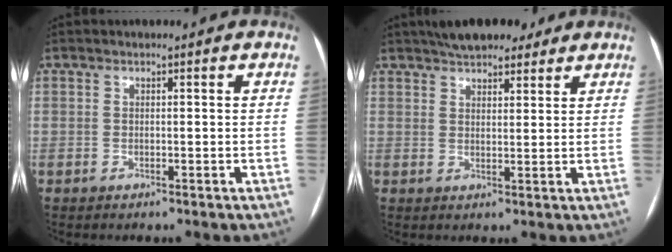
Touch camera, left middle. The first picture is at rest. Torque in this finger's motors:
{"motor_torque": [0.24, -0.23, 0.05, 0.06]}